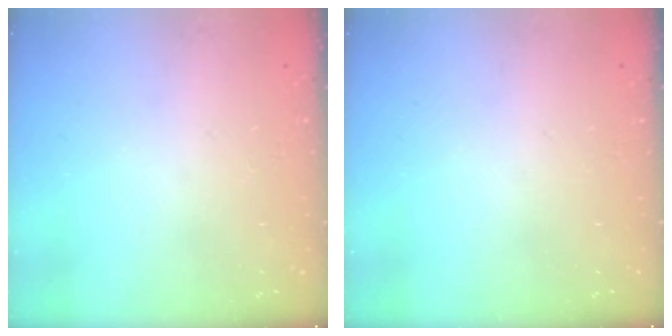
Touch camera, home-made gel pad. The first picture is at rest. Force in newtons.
{"total": 0.0}